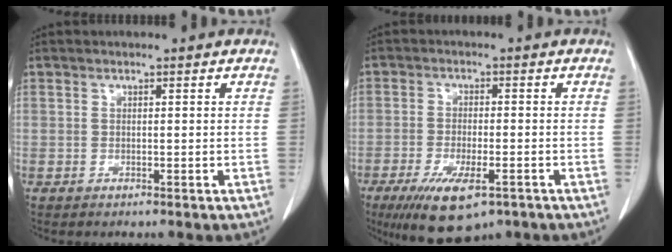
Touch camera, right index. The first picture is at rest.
{"total": 9.8, "force": [-5.7, 3.2, 7.3], "torque": [-0.128, -0.019, -0.088]}